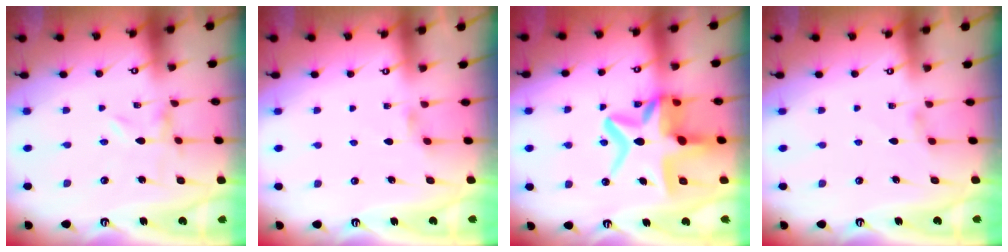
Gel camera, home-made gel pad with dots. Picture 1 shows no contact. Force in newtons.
{"total": 3.5, "press": 3.4, "slide": 0.6}
{"total": 17.3, "press": 17.1, "slide": 2.0}
{"total": 1.3, "press": 1.3, "slide": 0.3}